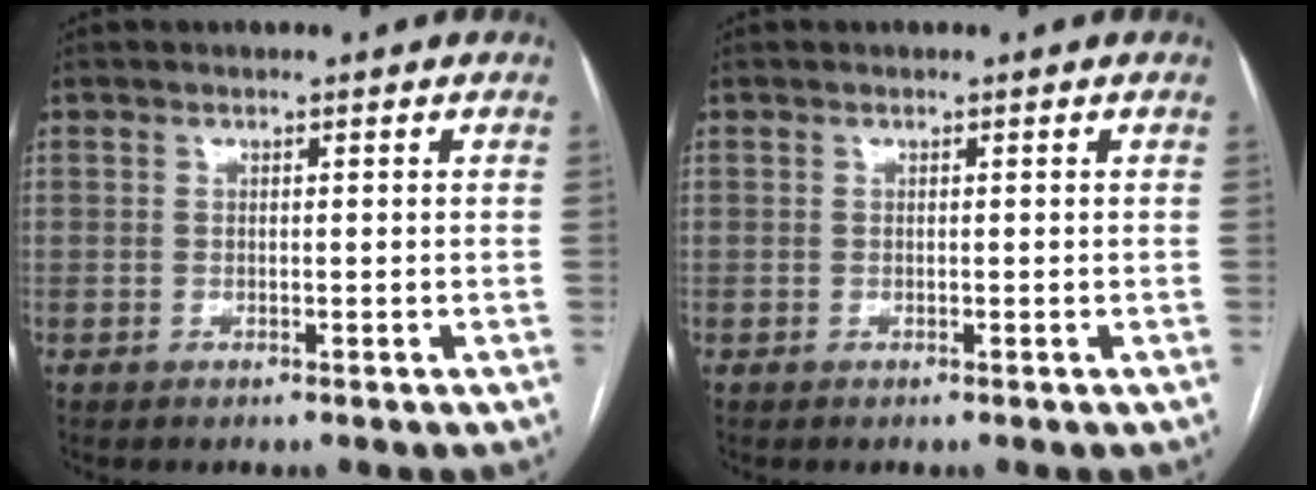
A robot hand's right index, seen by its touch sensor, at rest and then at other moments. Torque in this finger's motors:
{"motor_torque": [0.00, 0.00, 0.00, 0.00]}